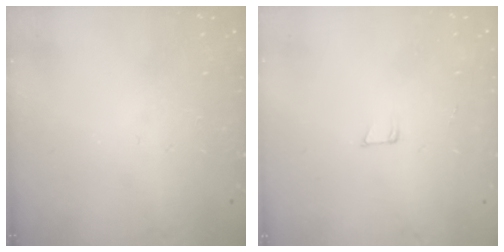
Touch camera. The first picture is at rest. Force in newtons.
{"total": 4.4, "press": 4.4, "slide": 0.3}